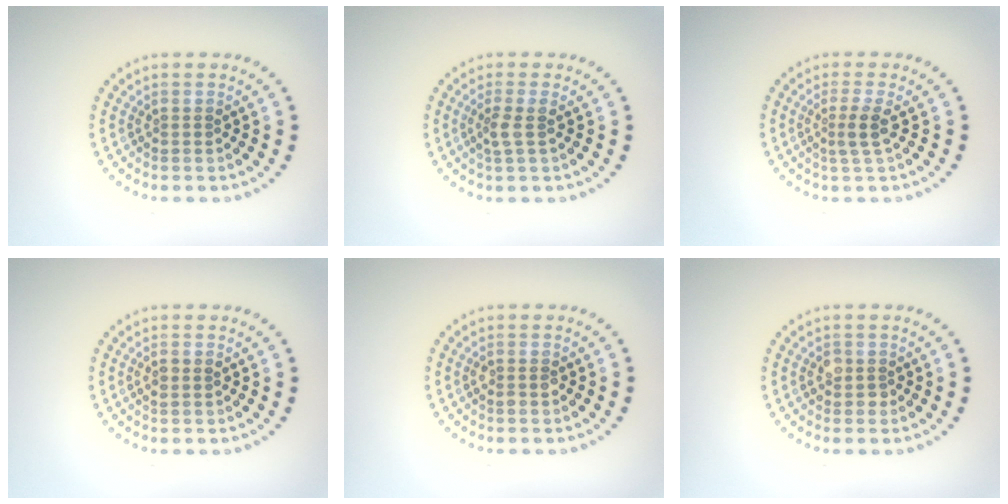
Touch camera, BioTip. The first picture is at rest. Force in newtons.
{"total": 1.8, "press": 1.6, "slide": 0.8}
{"total": 1.9, "press": 1.4, "slide": 1.2}
{"total": 1.0, "press": 1.0, "slide": 0.1}
{"total": 1.1, "press": 1.0, "slide": 0.2}
{"total": 1.5, "press": 1.5, "slide": 0.4}